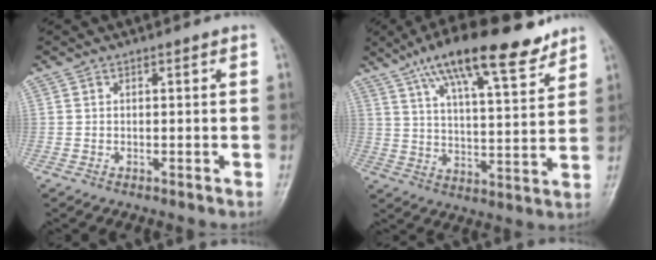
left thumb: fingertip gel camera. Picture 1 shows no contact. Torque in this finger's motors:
{"motor_torque": [1.11, -0.13, 1.53, -1.24, 0.16]}